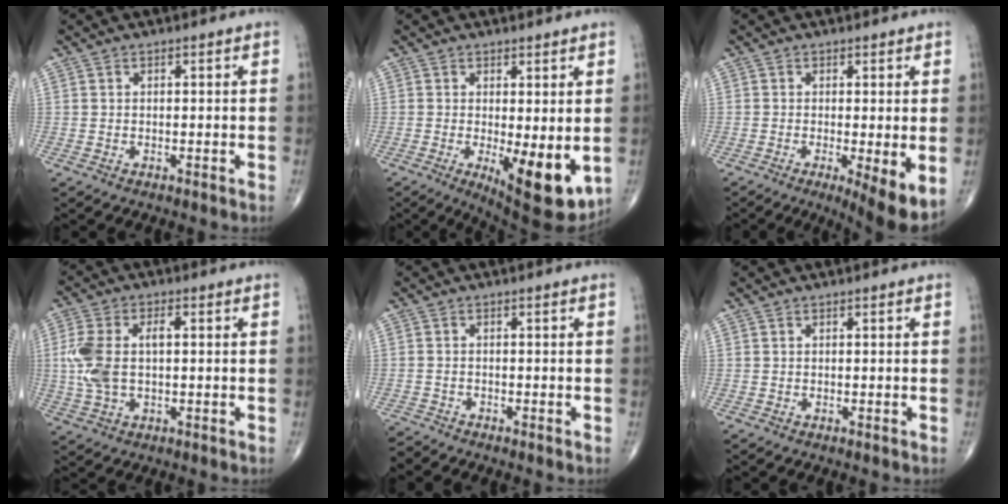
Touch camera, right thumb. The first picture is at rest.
{"total": 10.6, "force": [-1.7, 3.7, 9.8], "torque": [-0.133, -0.027, -0.015]}
{"total": 7.1, "force": [-1.6, 1.7, 6.8], "torque": [-0.105, -0.023, -0.025]}
{"total": 9.6, "force": [0.4, 5.1, 8.1], "torque": [-0.193, 0.016, 0.010]}
{"total": 1.9, "force": [-1.9, 0.1, -0.5], "torque": [0.003, -0.008, -0.039]}
{"total": 0.0}